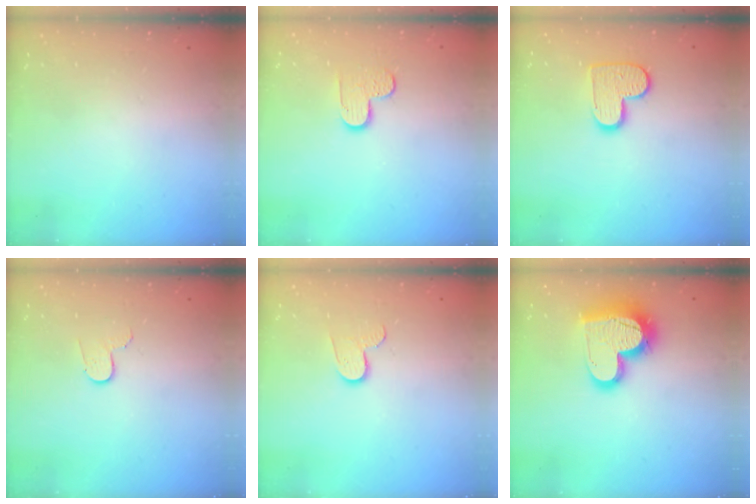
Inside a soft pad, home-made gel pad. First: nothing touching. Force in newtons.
{"total": 4.9, "press": 4.9, "slide": 0.2}
{"total": 10.1, "press": 10.1, "slide": 0.3}
{"total": 3.3, "press": 3.3, "slide": 0.3}
{"total": 6.3, "press": 6.3, "slide": 0.5}
{"total": 17.7, "press": 17.6, "slide": 1.5}